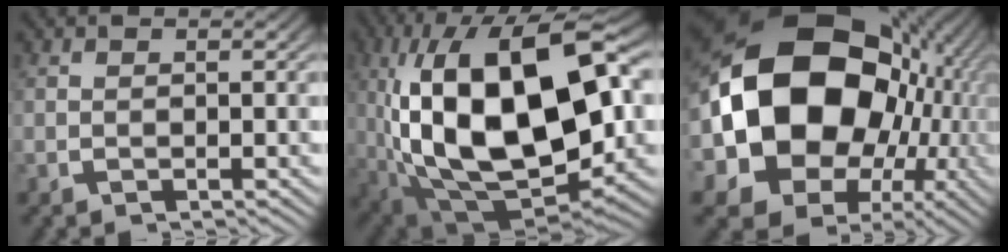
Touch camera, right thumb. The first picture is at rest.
{"total": 24.4, "force": [-1.0, 14.4, 19.7], "torque": [-0.390, -0.058, 0.016]}
{"total": 28.8, "force": [0.5, 20.3, 20.3], "torque": [-0.386, -0.059, 0.024]}